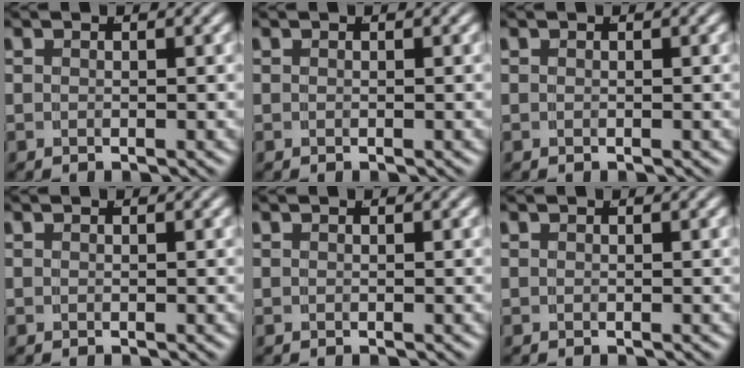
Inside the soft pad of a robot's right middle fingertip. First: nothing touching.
{"total": 0.0}
{"total": 0.0}
{"total": 0.0}
{"total": 0.0}
{"total": 0.0}